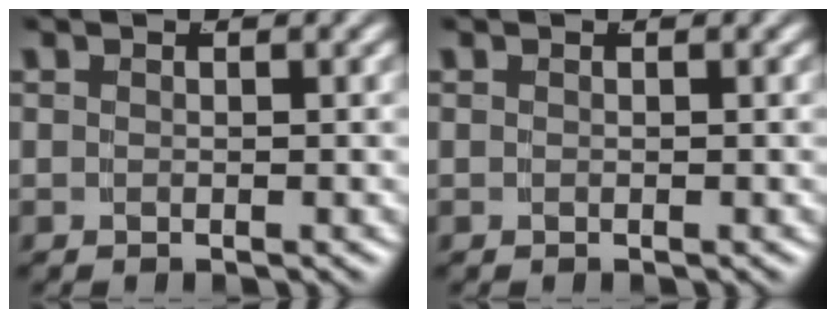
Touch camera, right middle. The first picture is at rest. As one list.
[{"total": 0.0}]